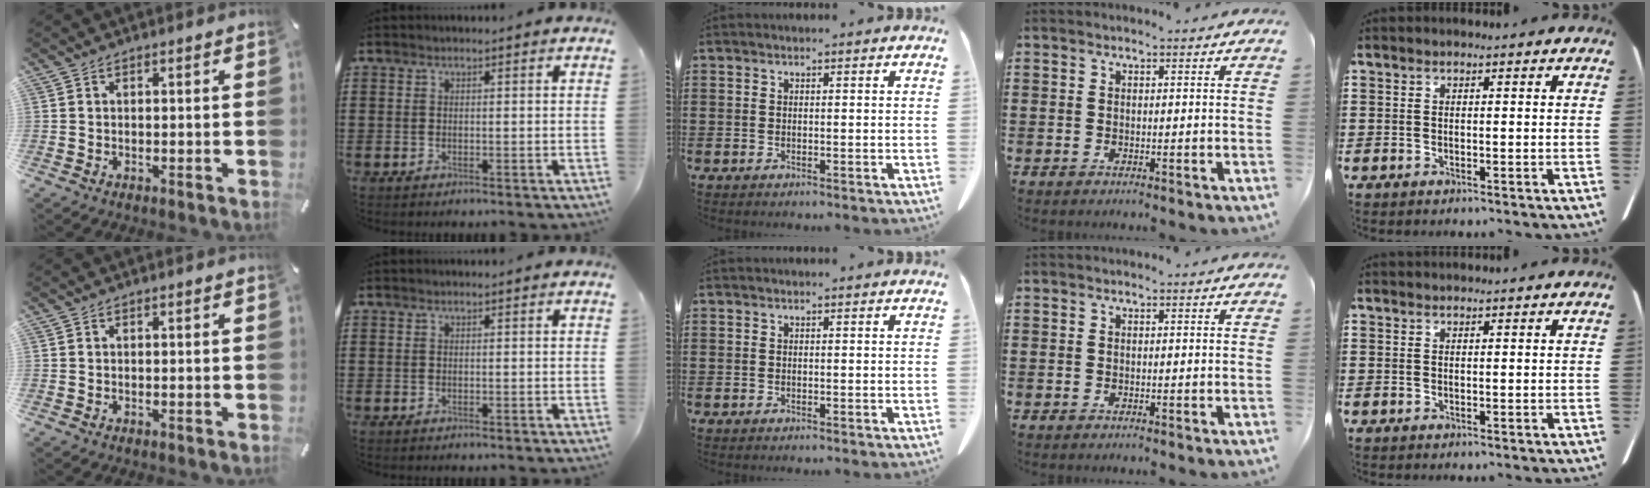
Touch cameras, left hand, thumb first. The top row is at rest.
{"little": {"total": 0.6, "force": [0.6, 0.0, 0.1], "torque": [-0.002, 0.000, 0.011]}}